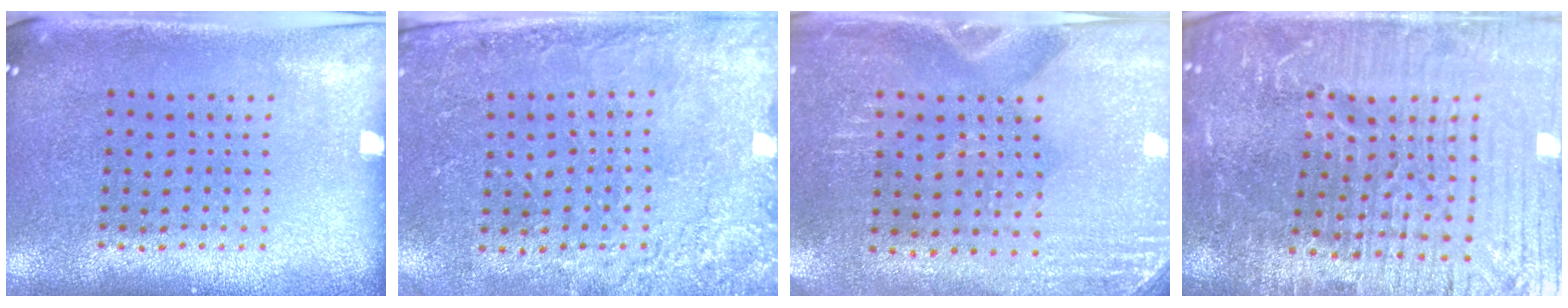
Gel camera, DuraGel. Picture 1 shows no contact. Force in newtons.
{"total": 2.6, "press": 2.4, "slide": 1.1}
{"total": 2.9, "press": 2.5, "slide": 1.3}
{"total": 7.1, "press": 6.2, "slide": 3.6}